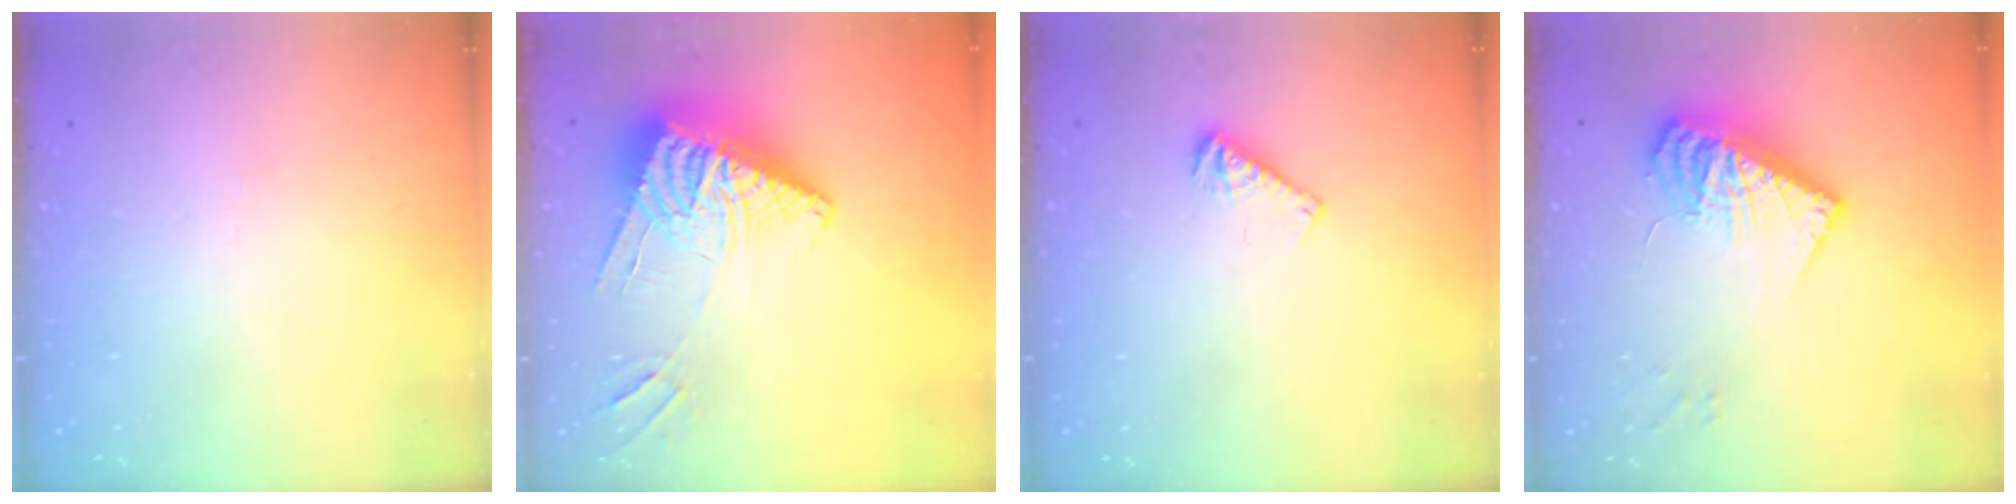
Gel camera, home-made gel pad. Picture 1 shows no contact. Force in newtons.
{"total": 13.6, "press": 13.5, "slide": 1.5}
{"total": 5.3, "press": 5.3, "slide": 0.4}
{"total": 13.8, "press": 13.7, "slide": 1.4}